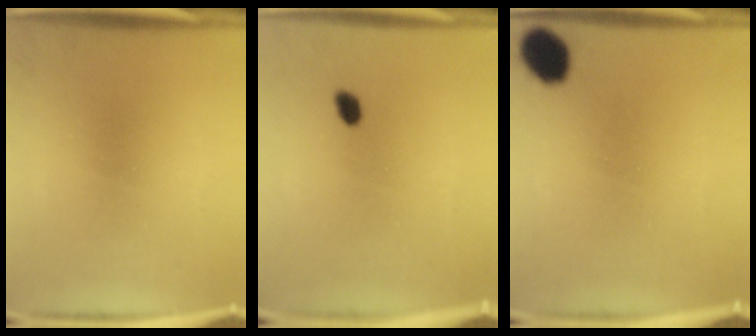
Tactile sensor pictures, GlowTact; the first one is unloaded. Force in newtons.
{"total": 1.4}
{"total": 7.7}